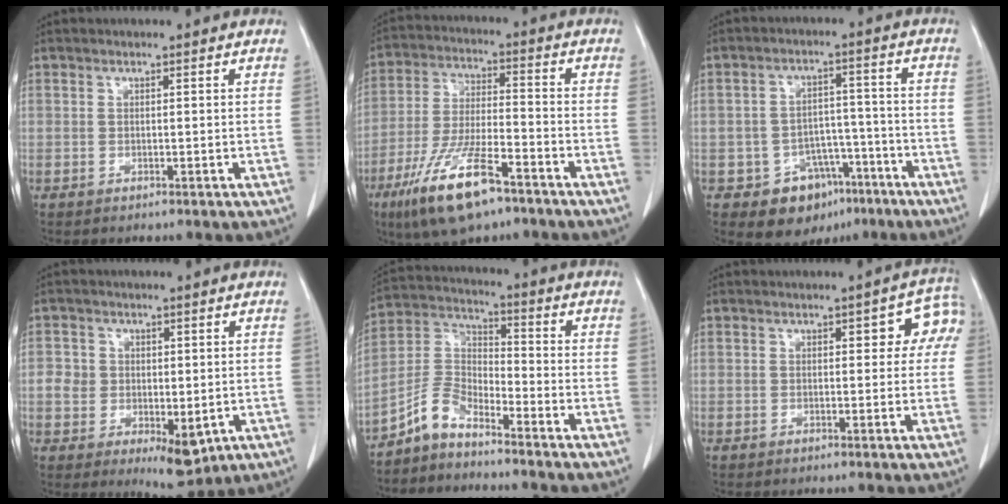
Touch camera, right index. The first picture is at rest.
{"total": 13.8, "force": [-8.6, 3.2, 10.3], "torque": [-0.211, -0.022, -0.153]}
{"total": 8.5, "force": [-4.7, 6.6, 2.6], "torque": [-0.028, 0.028, -0.059]}
{"total": 7.7, "force": [-1.4, 5.3, 5.4], "torque": [-0.059, -0.004, -0.009]}
{"total": 6.6, "force": [-5.7, 2.0, 2.7], "torque": [-0.066, 0.015, -0.119]}
{"total": 5.4, "force": [1.5, 2.9, 4.3], "torque": [-0.034, 0.026, 0.013]}